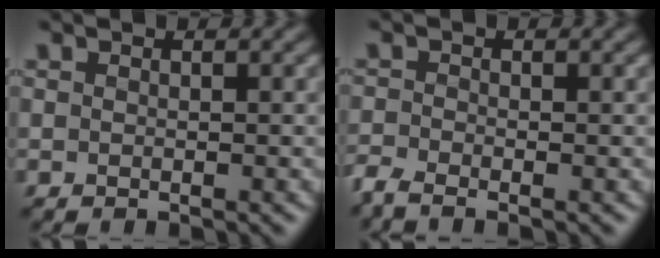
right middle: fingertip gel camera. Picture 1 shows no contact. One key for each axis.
{"total": 2.8, "fx": -2.2, "fy": 1.0, "fz": 1.5, "tx": -0.045, "ty": -0.006, "tz": -0.054}